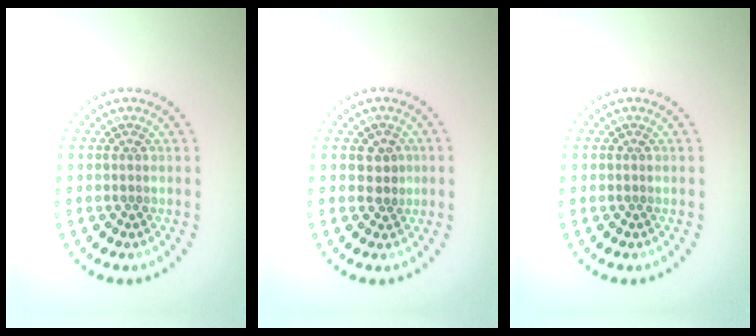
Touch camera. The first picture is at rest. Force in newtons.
{"total": 1.9, "press": 1.7, "slide": 0.7}
{"total": 0.0}